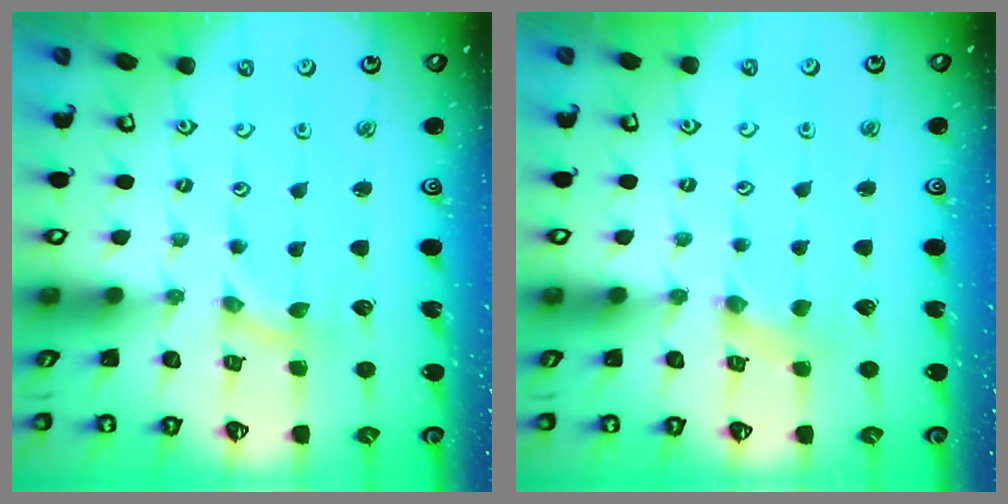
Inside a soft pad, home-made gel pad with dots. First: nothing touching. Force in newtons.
{"total": 0.0}